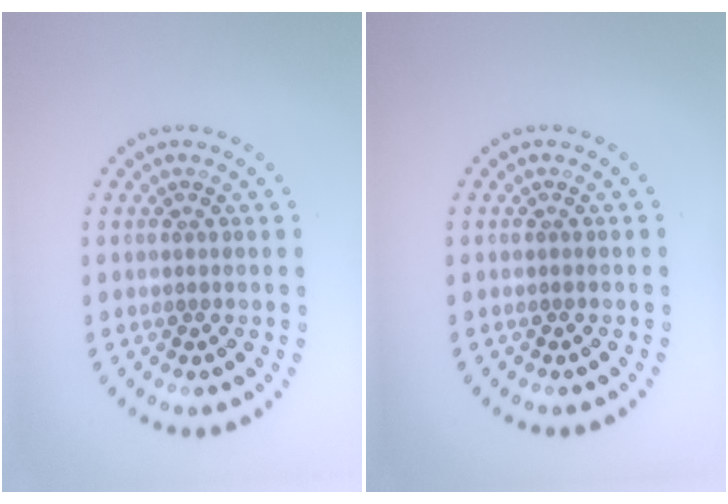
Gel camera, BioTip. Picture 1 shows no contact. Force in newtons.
{"total": 0.0}